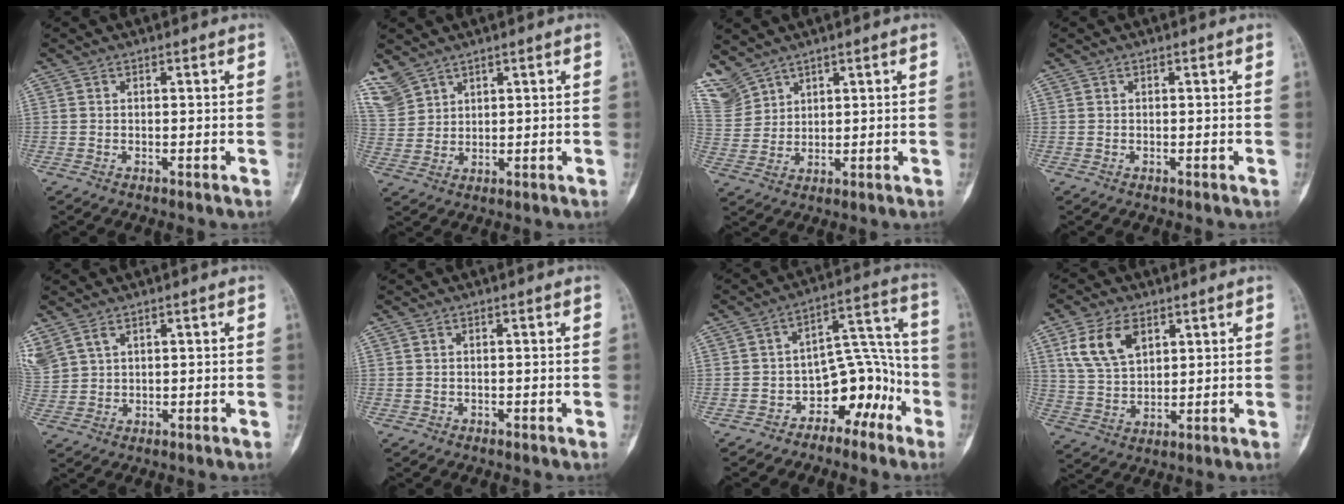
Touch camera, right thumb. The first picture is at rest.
{"total": 7.7, "force": [5.7, 4.7, 2.4], "torque": [-0.058, -0.009, 0.136]}
{"total": 7.6, "force": [6.2, 4.0, 1.8], "torque": [-0.043, -0.016, 0.150]}
{"total": 0.0}
{"total": 6.5, "force": [3.4, 4.2, 3.6], "torque": [-0.101, 0.005, 0.081]}
{"total": 0.0}
{"total": 10.4, "force": [-5.5, 6.9, 5.6], "torque": [-0.020, 0.100, -0.087]}
{"total": 10.1, "force": [4.6, 6.0, 6.7], "torque": [-0.116, -0.012, 0.094]}